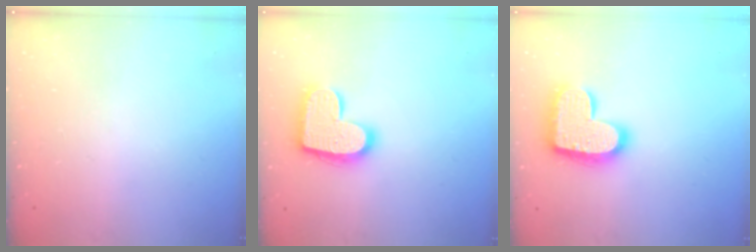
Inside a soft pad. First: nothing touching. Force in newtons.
{"total": 15.3, "press": 15.3, "slide": 1.1}
{"total": 17.5, "press": 17.5, "slide": 1.0}